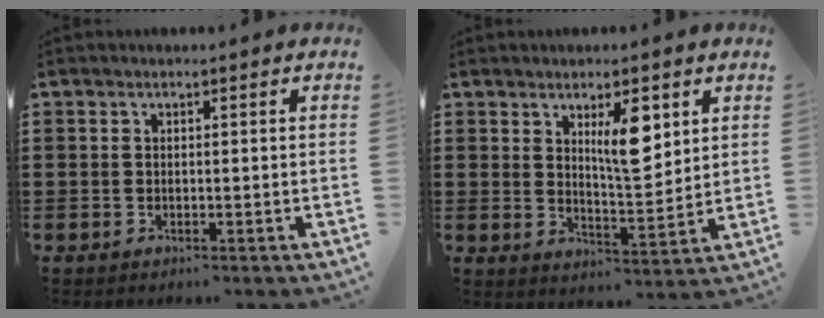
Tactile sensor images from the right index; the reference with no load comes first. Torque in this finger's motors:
{"motor_torque": [0.27, 0.25, 0.23, 0.05]}